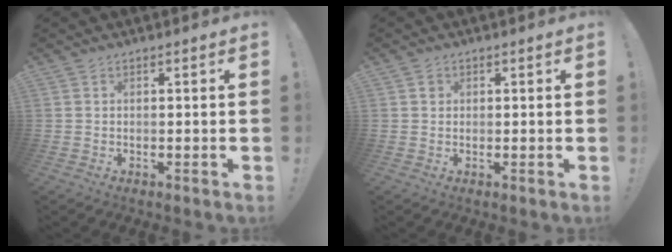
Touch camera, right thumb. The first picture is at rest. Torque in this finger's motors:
{"motor_torque": [-0.03, 0.12, 0.02, 0.07, -0.03]}